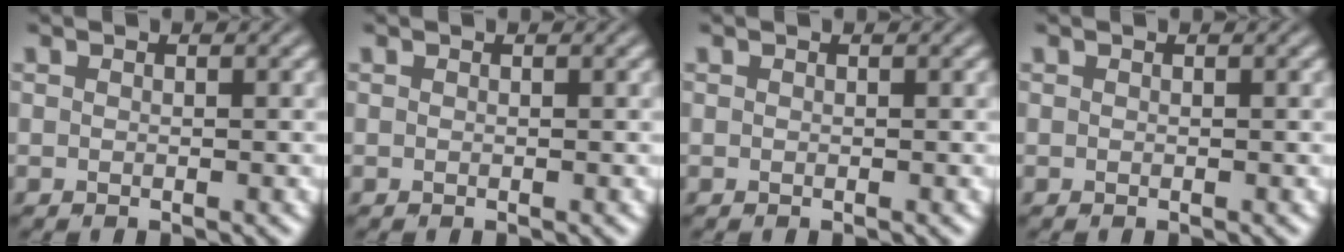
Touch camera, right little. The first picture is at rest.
{"total": 0.0}
{"total": 0.0}
{"total": 0.0}